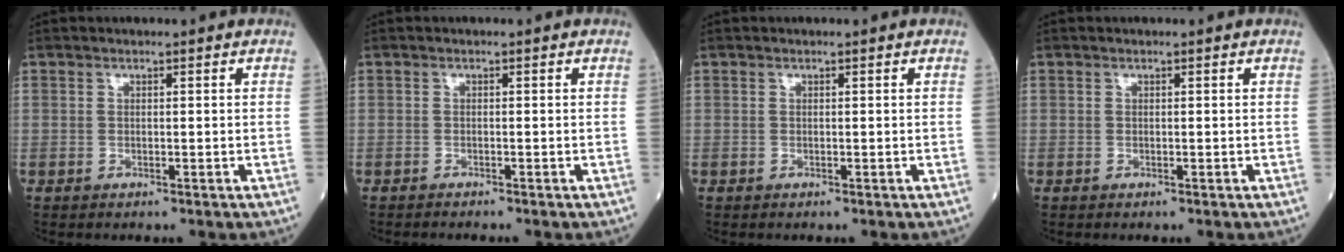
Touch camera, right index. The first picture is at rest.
{"total": 1.3, "force": [-1.2, -0.2, 0.4], "torque": [-0.007, 0.001, -0.017]}
{"total": 0.0}
{"total": 0.0}